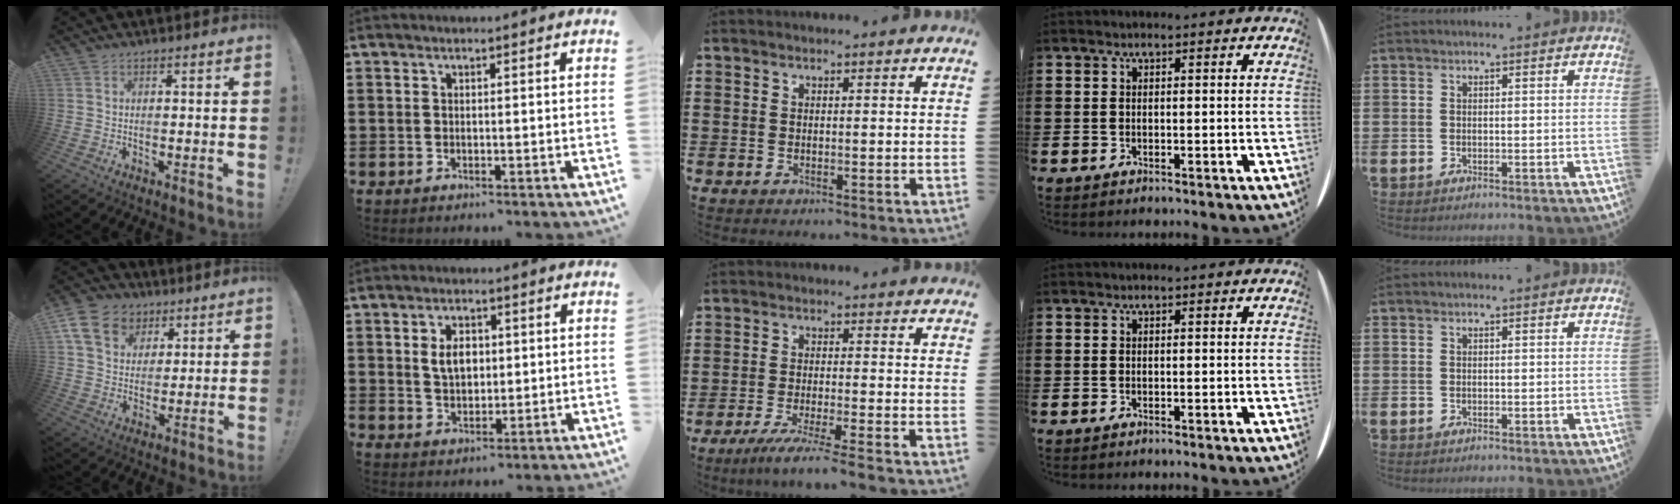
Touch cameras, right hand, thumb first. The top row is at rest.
{"thumb": {"total": 14.0, "force": [6.3, 10.9, 6.3], "torque": [-0.097, -0.030, 0.127]}, "index": {"total": 4.4, "force": [0.8, 2.8, 3.2], "torque": [-0.062, 0.009, 0.010]}, "middle": {"total": 4.7, "force": [-4.0, -0.5, 2.4], "torque": [-0.044, -0.017, -0.074]}}